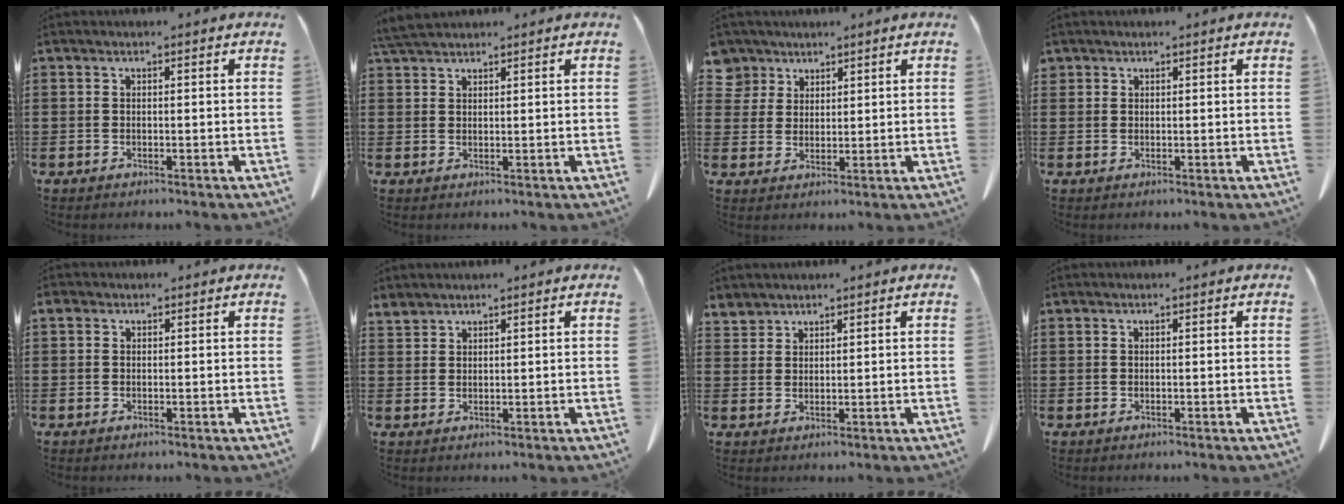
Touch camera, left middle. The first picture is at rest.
{"total": 3.3, "force": [3.0, 0.6, 1.3], "torque": [-0.033, 0.000, 0.058]}
{"total": 4.3, "force": [3.0, 3.1, 0.1], "torque": [-0.016, 0.000, 0.056]}
{"total": 0.9, "force": [0.8, 0.4, 0.0], "torque": [-0.004, 0.000, 0.016]}
{"total": 0.9, "force": [0.3, 0.8, 0.4], "torque": [-0.012, 0.006, 0.005]}
{"total": 1.9, "force": [1.9, 0.4, 0.1], "torque": [-0.008, -0.001, 0.037]}
{"total": 2.2, "force": [2.1, 0.6, 0.0], "torque": [-0.006, -0.002, 0.042]}
{"total": 0.0}